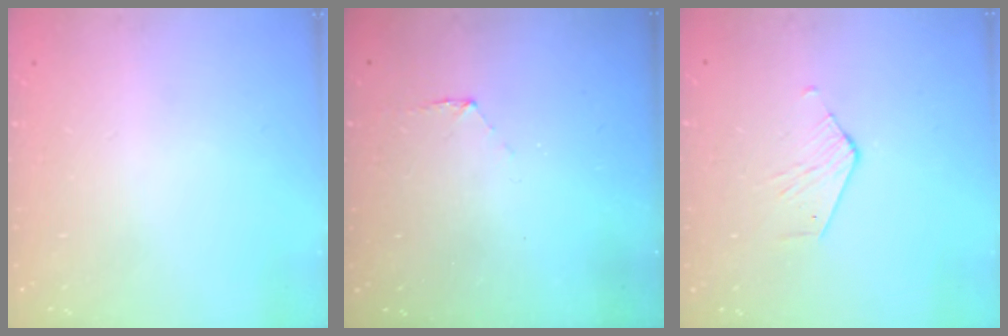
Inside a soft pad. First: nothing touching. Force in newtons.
{"total": 3.9, "press": 3.9, "slide": 0.4}
{"total": 2.5, "press": 2.5, "slide": 0.2}